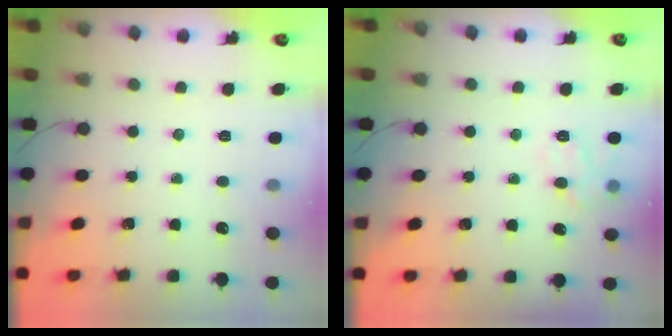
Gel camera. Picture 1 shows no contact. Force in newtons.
{"total": 8.6, "press": 8.6, "slide": 1.0}